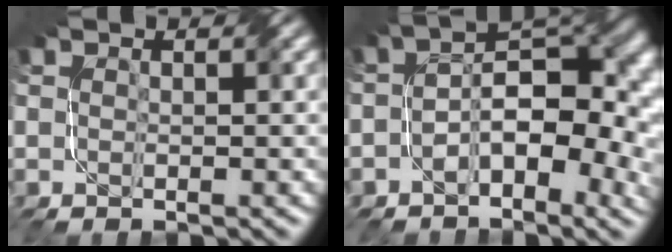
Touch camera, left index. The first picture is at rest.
{"total": 8.5, "force": [-1.9, 4.2, 7.2], "torque": [-0.098, 0.013, -0.037]}